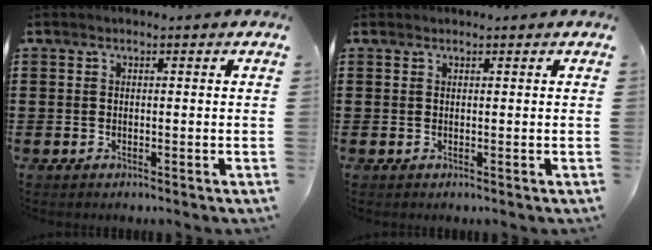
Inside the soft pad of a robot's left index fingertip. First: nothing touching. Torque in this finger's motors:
{"motor_torque": [0.74, -0.12, 1.05, 0.21]}